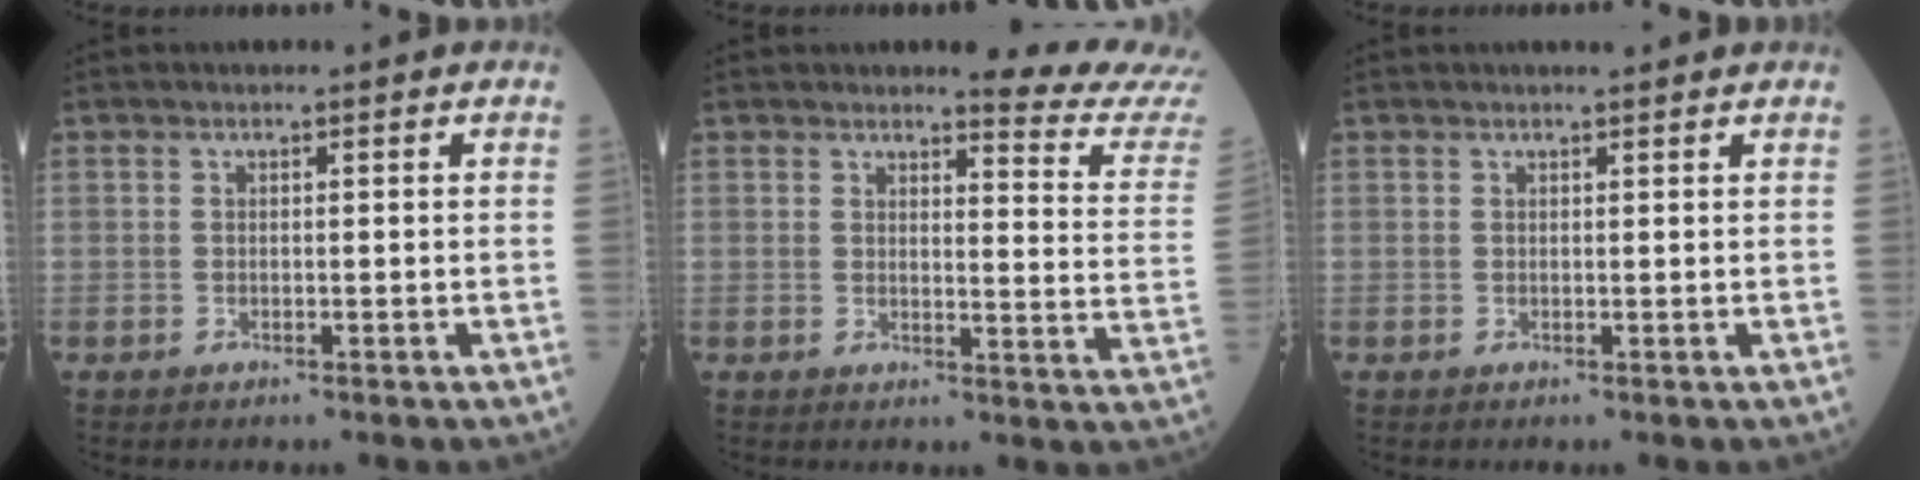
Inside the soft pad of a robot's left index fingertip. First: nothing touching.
{"total": 10.4, "force": [10.2, -1.6, 1.1], "torque": [-0.009, -0.098, 0.101]}
{"total": 2.2, "force": [2.0, 0.0, 1.0], "torque": [-0.008, 0.012, 0.025]}